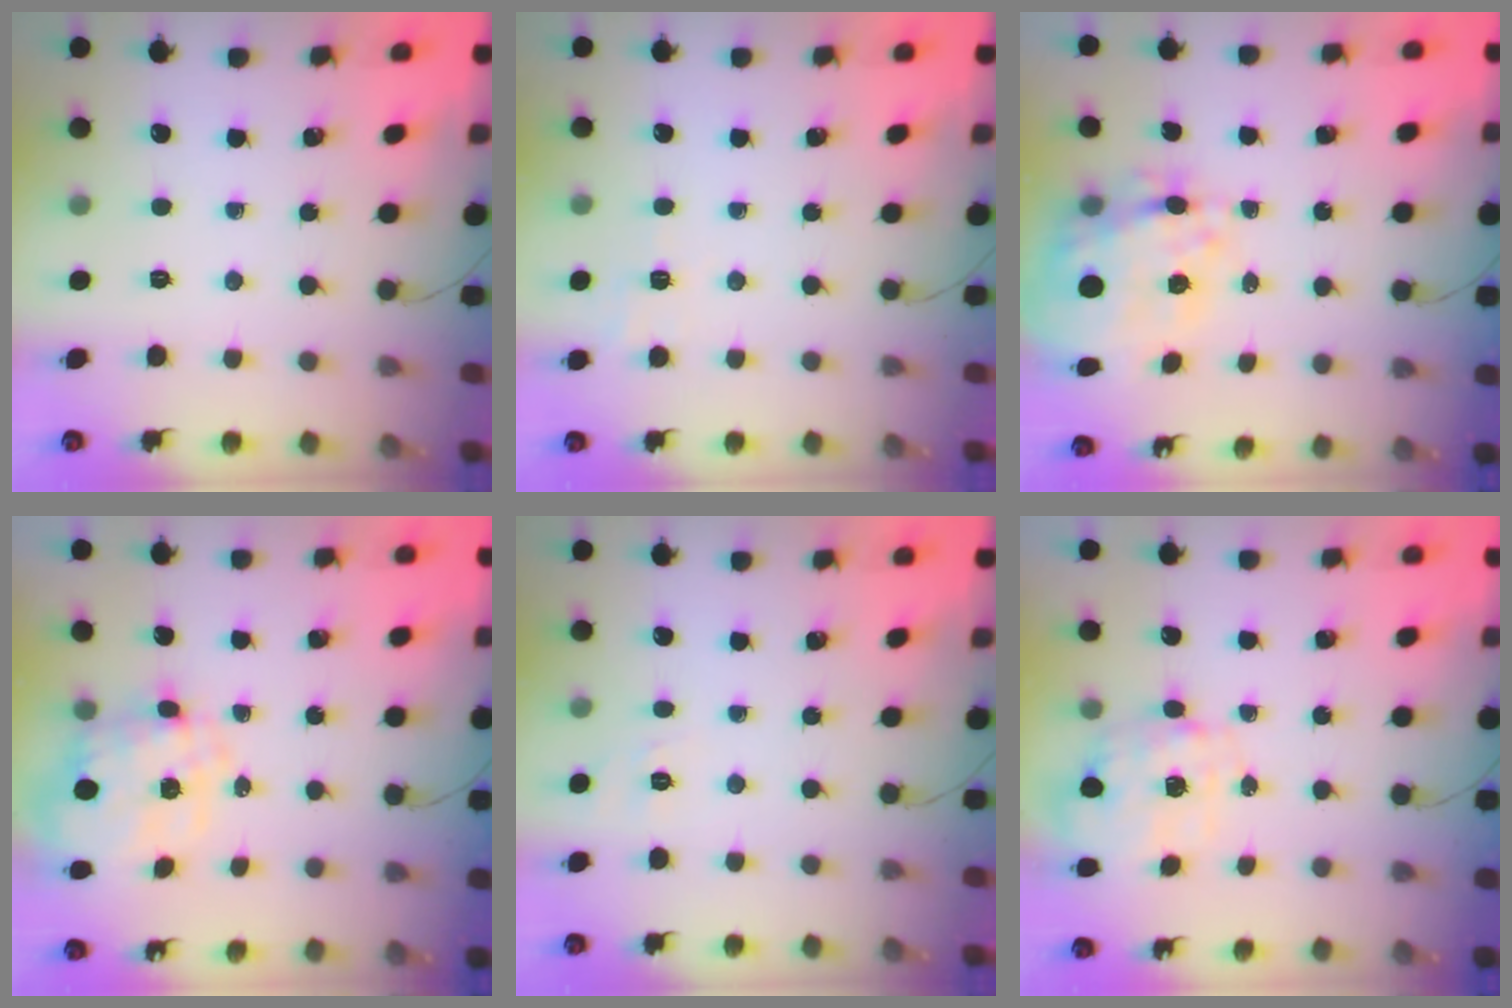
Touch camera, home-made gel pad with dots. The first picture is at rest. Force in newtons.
{"total": 2.6, "press": 2.1, "slide": 1.6}
{"total": 11.1, "press": 10.3, "slide": 4.2}
{"total": 3.7, "press": 3.2, "slide": 1.9}
{"total": 2.6, "press": 2.0, "slide": 1.7}
{"total": 2.8, "press": 2.6, "slide": 0.9}